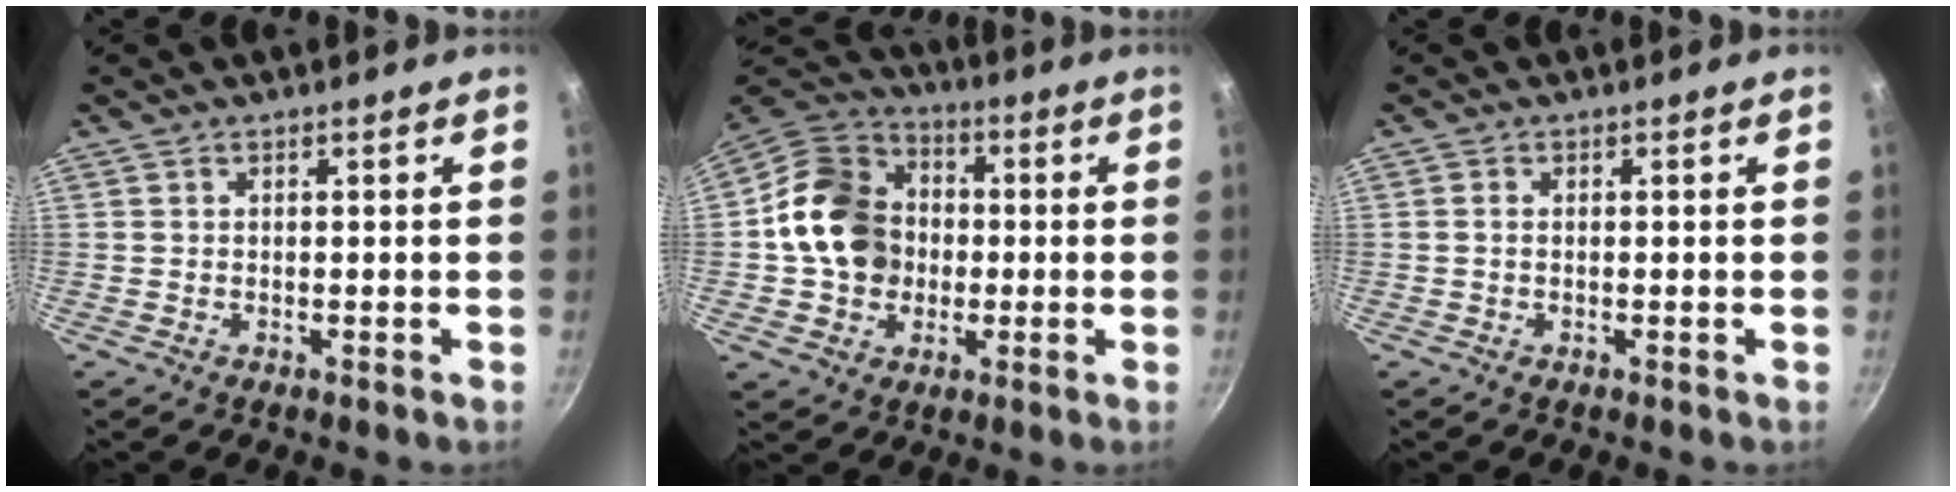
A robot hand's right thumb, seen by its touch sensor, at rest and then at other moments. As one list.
[{"total": 15.6, "force": [-0.2, 13.1, 8.5], "torque": [-0.123, 0.029, -0.012]}, {"total": 0.9, "force": [0.0, 0.5, 0.7], "torque": [-0.014, 0.002, -0.001]}]